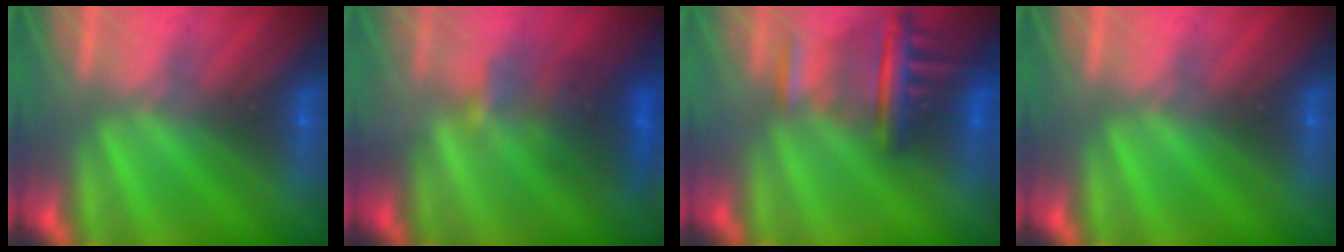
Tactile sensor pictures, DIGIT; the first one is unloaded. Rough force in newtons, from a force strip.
{"total": 3.7}
{"total": 9.6}
{"total": 0.0}